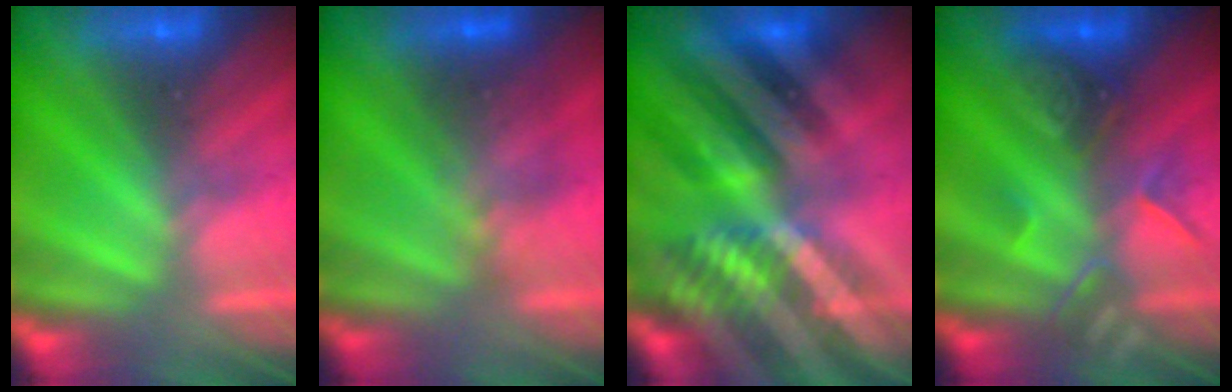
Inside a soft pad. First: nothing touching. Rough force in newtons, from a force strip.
{"total": 2.4}
{"total": 7.0}
{"total": 2.4}